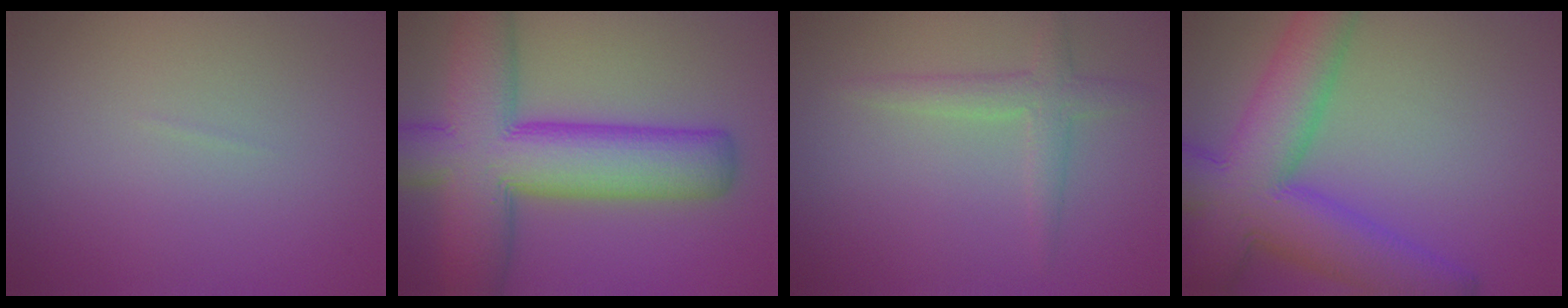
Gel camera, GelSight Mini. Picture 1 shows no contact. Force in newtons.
{"total": 12.9, "press": 12.9, "slide": 0.4}
{"total": 2.3, "press": 2.3, "slide": 0.1}
{"total": 11.7, "press": 11.7, "slide": 0.5}